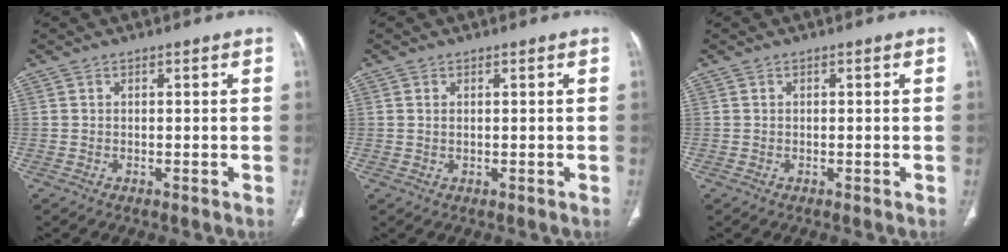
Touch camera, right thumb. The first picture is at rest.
{"total": 0.8, "force": [0.3, 0.5, 0.7], "torque": [-0.018, 0.002, 0.009]}
{"total": 0.0}